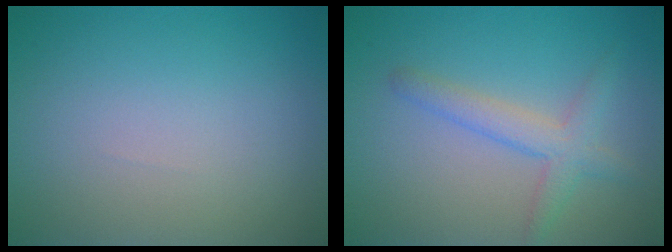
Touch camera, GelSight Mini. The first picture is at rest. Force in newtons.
{"total": 2.8, "press": 2.8, "slide": 0.1}